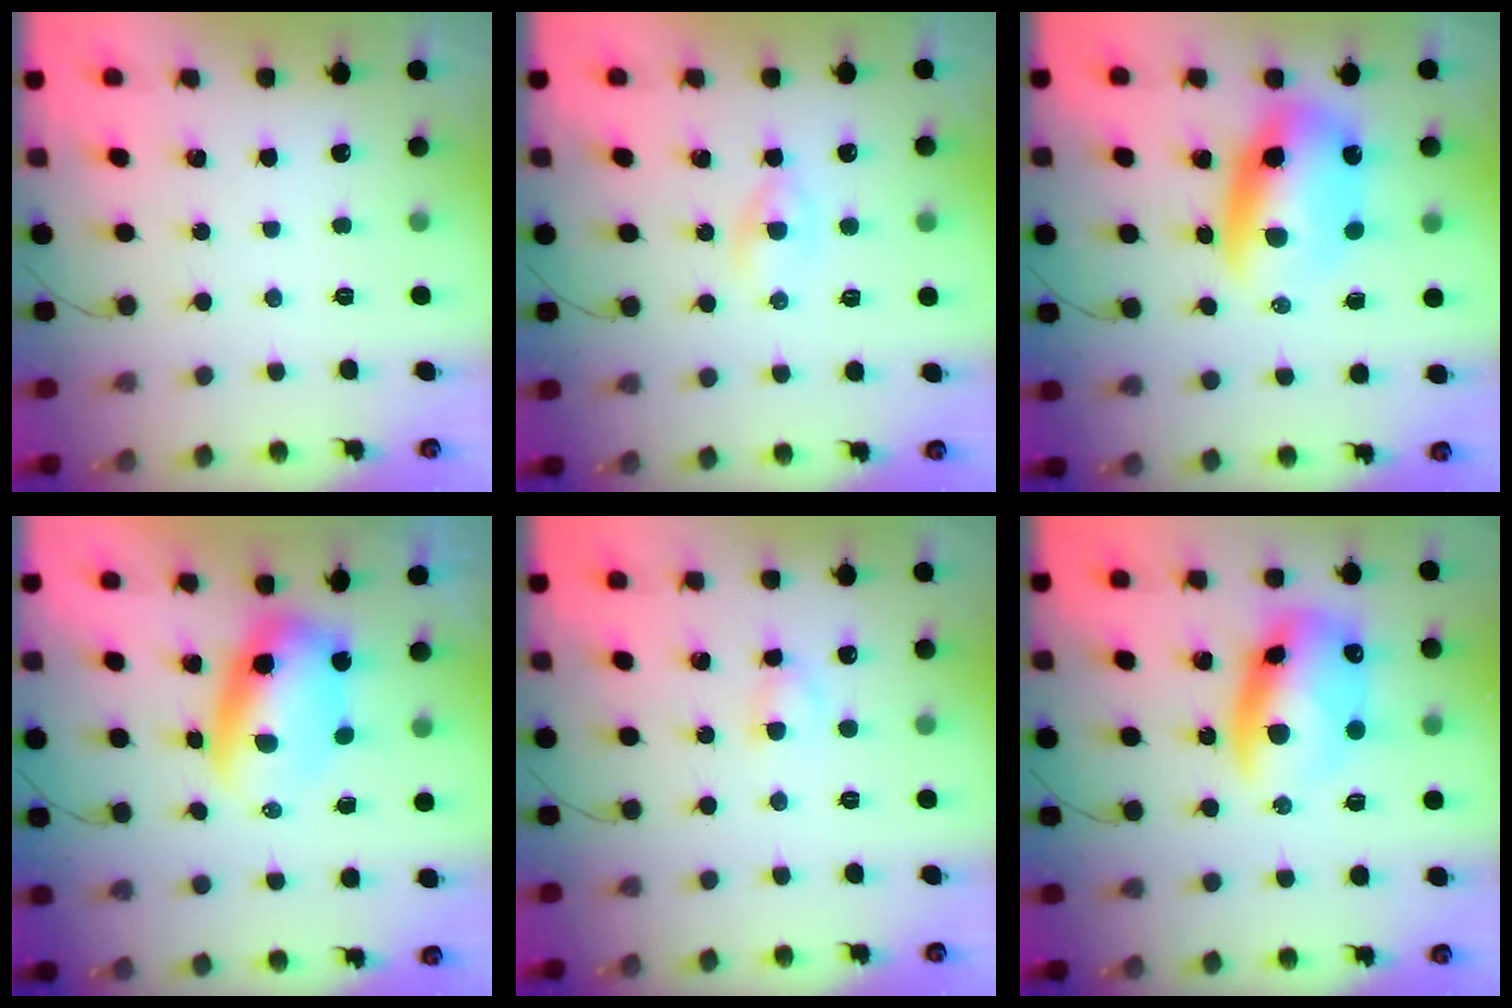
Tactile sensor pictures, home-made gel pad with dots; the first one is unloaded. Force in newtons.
{"total": 2.4, "press": 2.2, "slide": 0.9}
{"total": 11.0, "press": 10.7, "slide": 2.7}
{"total": 7.3, "press": 7.0, "slide": 1.8}
{"total": 2.8, "press": 2.5, "slide": 1.2}
{"total": 13.7, "press": 13.4, "slide": 2.9}